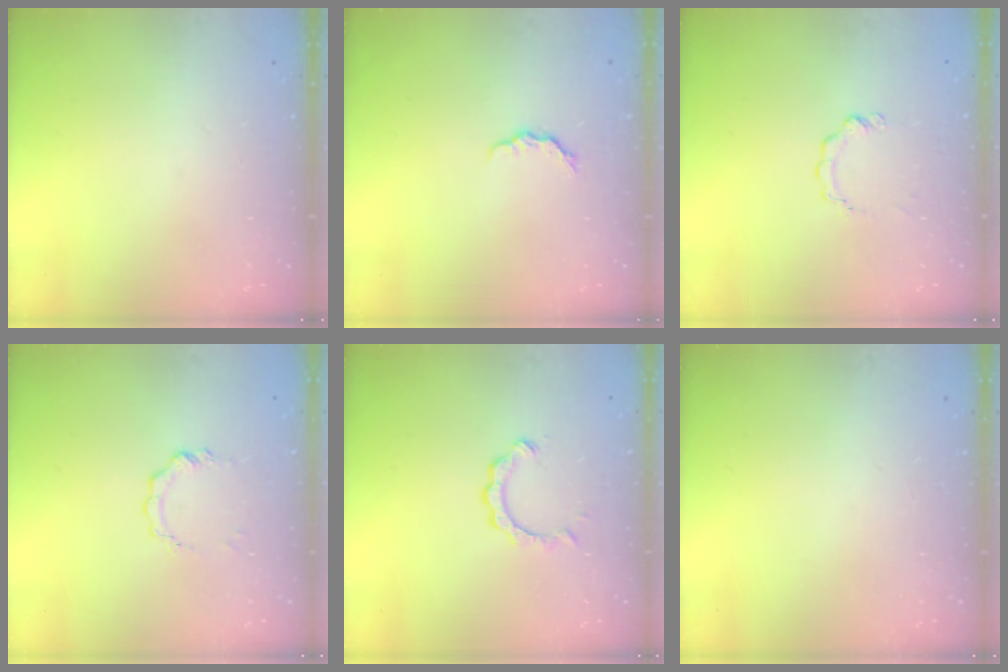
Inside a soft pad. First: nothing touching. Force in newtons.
{"total": 3.7, "press": 3.6, "slide": 0.5}
{"total": 3.5, "press": 3.5, "slide": 0.3}
{"total": 3.3, "press": 3.3, "slide": 0.3}
{"total": 2.8, "press": 2.8, "slide": 0.4}
{"total": 0.0}